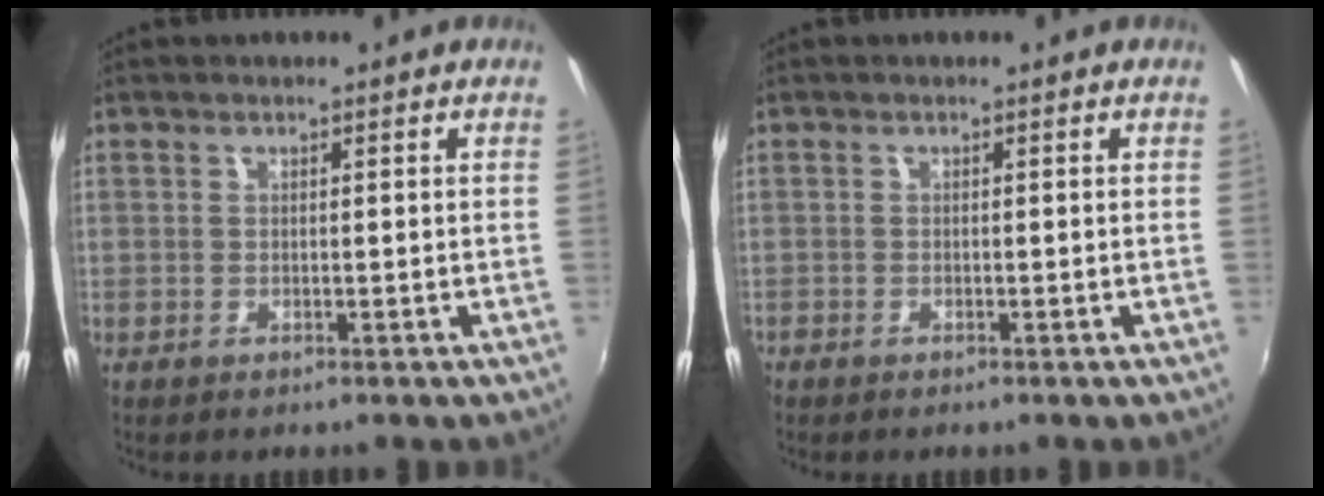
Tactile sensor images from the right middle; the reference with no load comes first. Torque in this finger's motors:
{"motor_torque": [0.28, -0.37, 0.29, 0.21]}